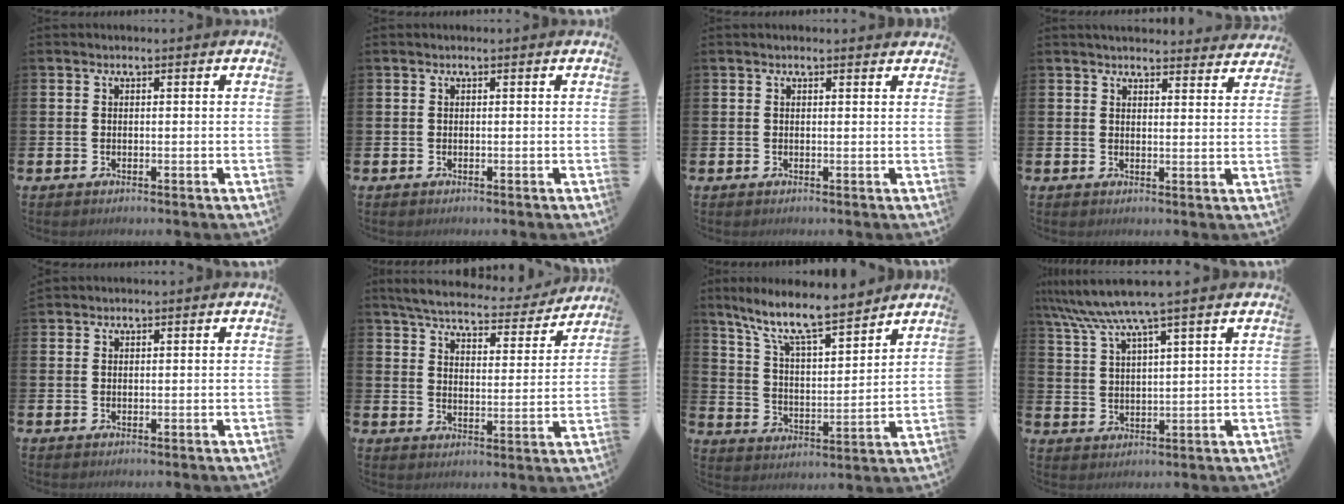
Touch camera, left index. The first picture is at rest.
{"total": 0.0}
{"total": 0.6, "force": [0.6, 0.1, 0.2], "torque": [-0.003, 0.002, 0.010]}
{"total": 3.8, "force": [3.8, 0.6, 0.4], "torque": [-0.005, -0.022, 0.068]}
{"total": 1.0, "force": [1.0, 0.2, -0.1], "torque": [0.002, 0.002, 0.019]}
{"total": 5.8, "force": [5.5, 1.0, 1.7], "torque": [-0.057, -0.038, 0.090]}
{"total": 10.0, "force": [8.9, 1.4, 4.4], "torque": [-0.111, -0.057, 0.152]}
{"total": 7.2, "force": [6.0, 0.1, 4.0], "torque": [-0.099, -0.019, 0.105]}